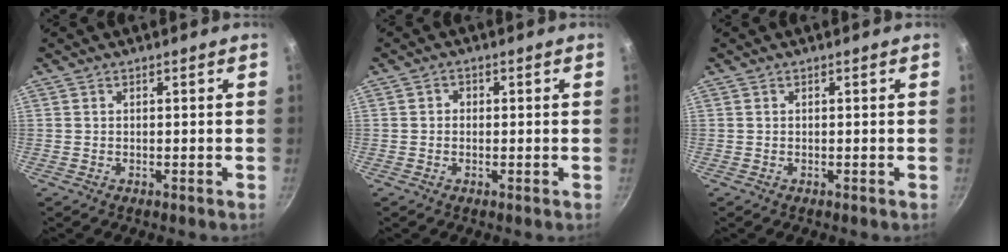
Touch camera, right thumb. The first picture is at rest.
{"total": 1.5, "force": [0.0, 1.3, 0.6], "torque": [-0.006, 0.003, -0.003]}
{"total": 0.0}